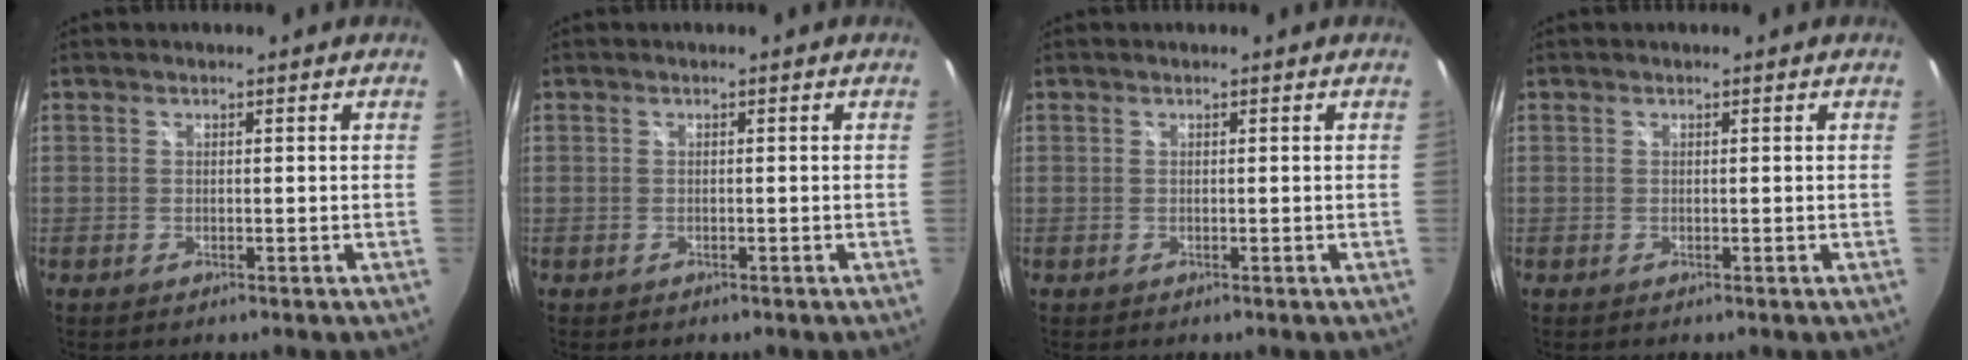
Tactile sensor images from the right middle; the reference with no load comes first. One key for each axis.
{"total": 0.5, "fx": -0.3, "fy": 0.4, "fz": 0.1, "tx": -0.003, "ty": -0.002, "tz": -0.006}
{"total": 0.0}
{"total": 0.0}